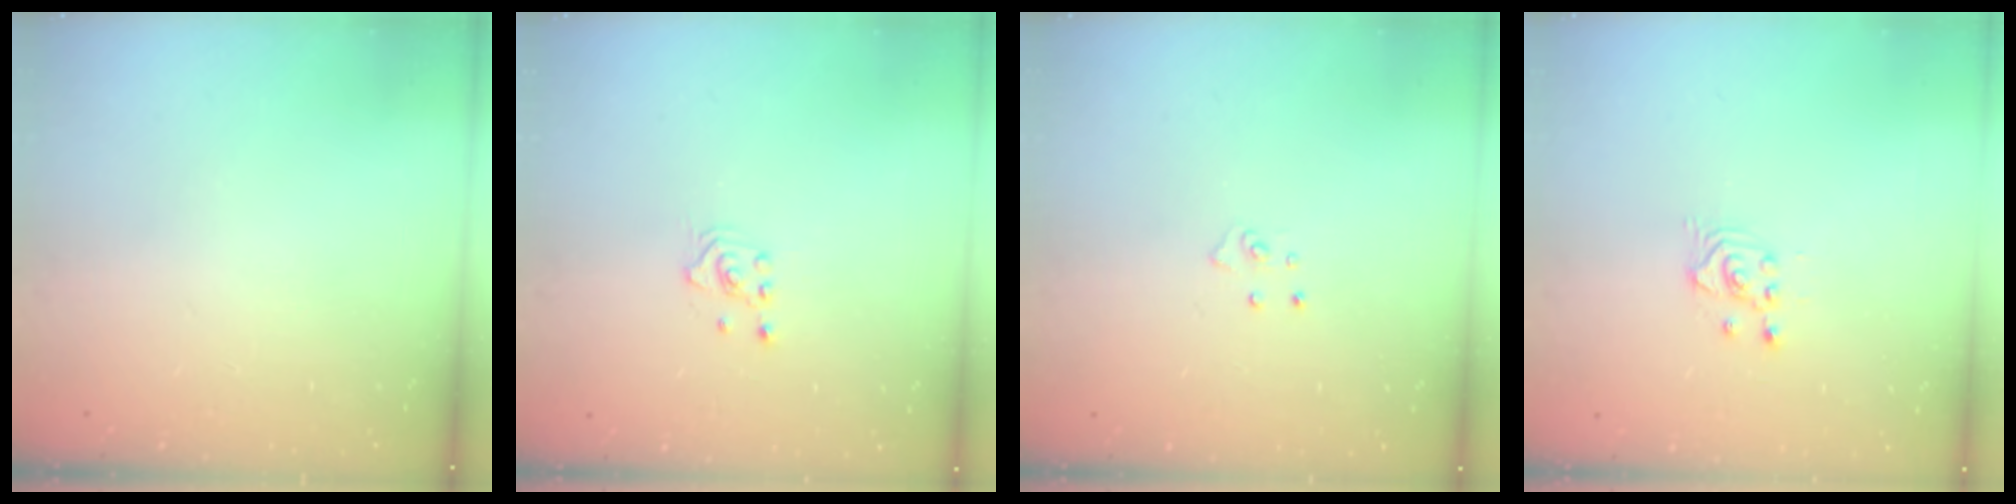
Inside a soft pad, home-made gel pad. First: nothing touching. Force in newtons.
{"total": 1.6, "press": 1.5, "slide": 0.2}
{"total": 4.1, "press": 4.1, "slide": 0.4}
{"total": 2.5, "press": 2.5, "slide": 0.3}